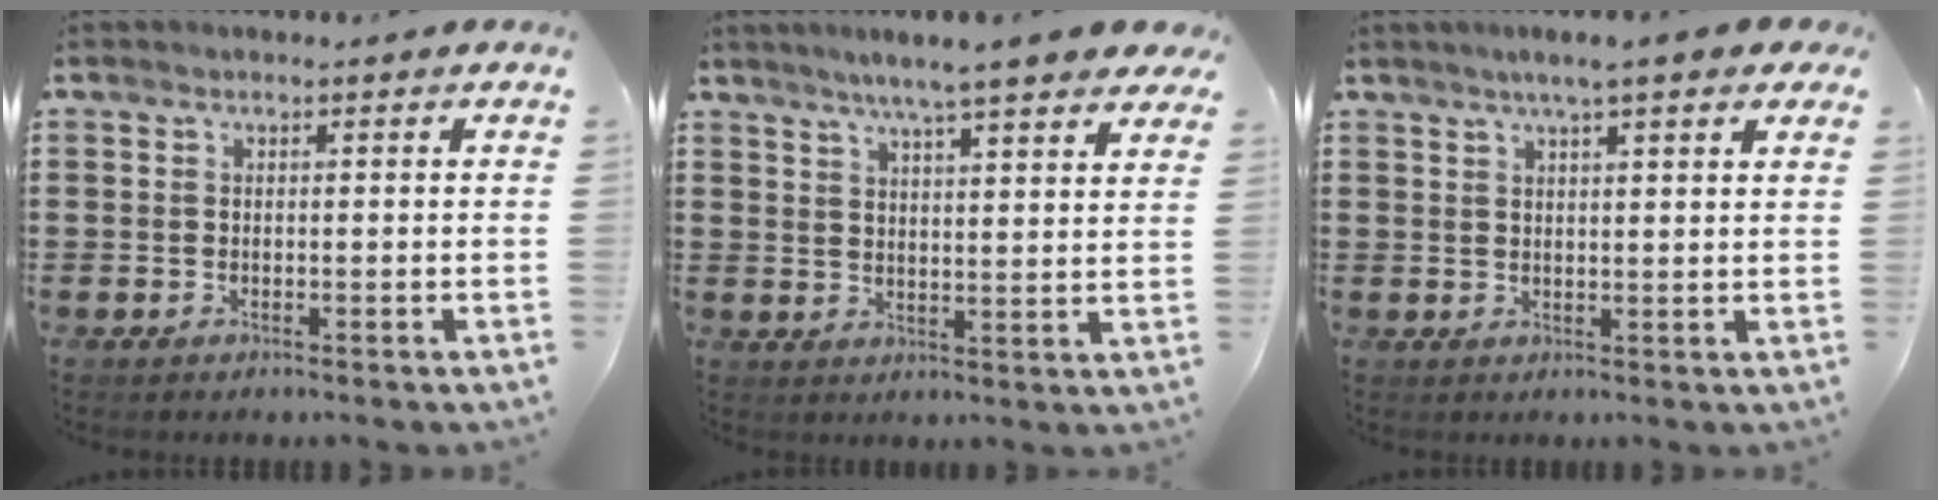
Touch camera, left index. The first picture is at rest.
{"total": 5.6, "force": [4.9, -0.2, 2.8], "torque": [-0.072, -0.020, 0.081]}
{"total": 4.2, "force": [3.2, 0.2, 2.8], "torque": [-0.063, 0.003, 0.055]}